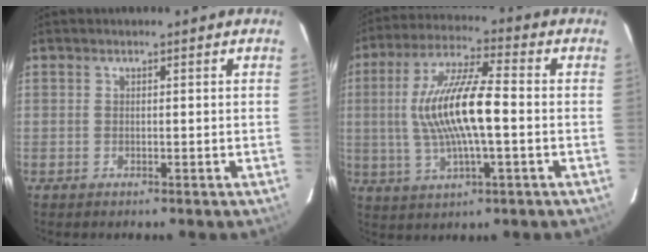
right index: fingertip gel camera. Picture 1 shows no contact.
{"total": 14.3, "force": [-0.5, 3.2, 14.0], "torque": [-0.270, 0.008, -0.010]}